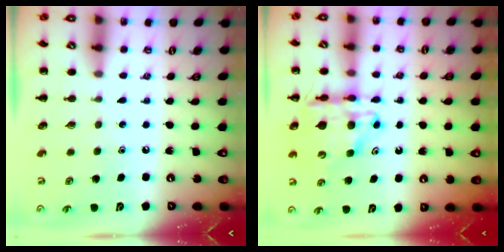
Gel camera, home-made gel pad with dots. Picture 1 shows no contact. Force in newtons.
{"total": 13.0, "press": 12.5, "slide": 3.7}